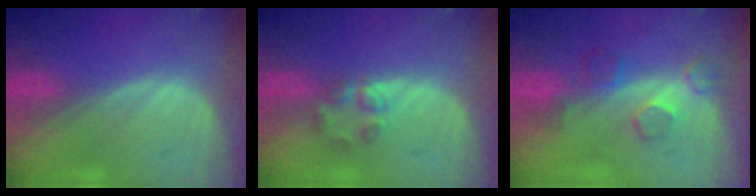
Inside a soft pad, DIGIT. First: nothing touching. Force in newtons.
{"total": 2.7, "press": 2.6, "slide": 0.9}
{"total": 4.8, "press": 4.5, "slide": 1.5}